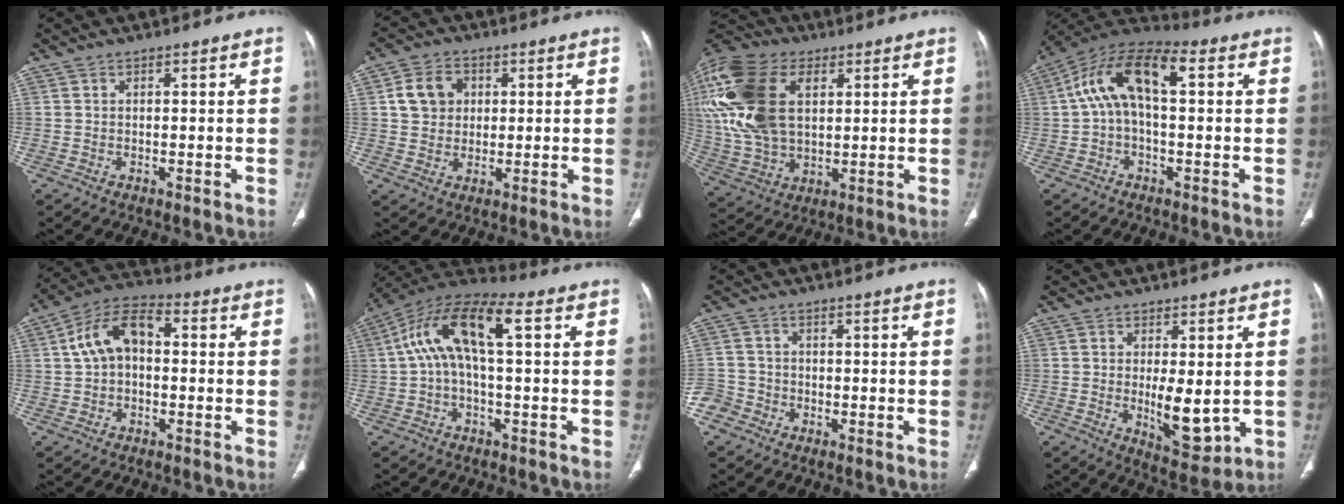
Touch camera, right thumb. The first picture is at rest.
{"total": 7.2, "force": [1.8, 6.0, 3.6], "torque": [-0.044, 0.001, 0.029]}
{"total": 23.6, "force": [6.3, 14.6, 17.5], "torque": [-0.393, 0.003, 0.117]}
{"total": 12.9, "force": [2.1, 6.3, 11.0], "torque": [-0.200, 0.046, 0.030]}
{"total": 9.9, "force": [0.8, 6.1, 7.7], "torque": [-0.135, 0.034, 0.002]}
{"total": 12.6, "force": [1.8, 4.7, 11.6], "torque": [-0.228, 0.047, 0.026]}
{"total": 4.4, "force": [-2.4, 3.7, 0.5], "torque": [0.005, 0.019, -0.051]}
{"total": 8.2, "force": [-0.4, 3.4, 7.4], "torque": [-0.098, -0.020, 0.006]}